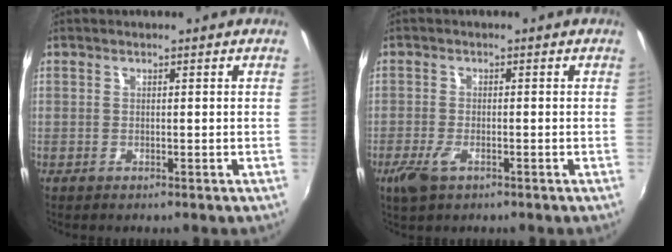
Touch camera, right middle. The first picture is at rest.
{"total": 4.2, "force": [-2.4, 1.8, 3.0], "torque": [-0.074, -0.010, -0.045]}